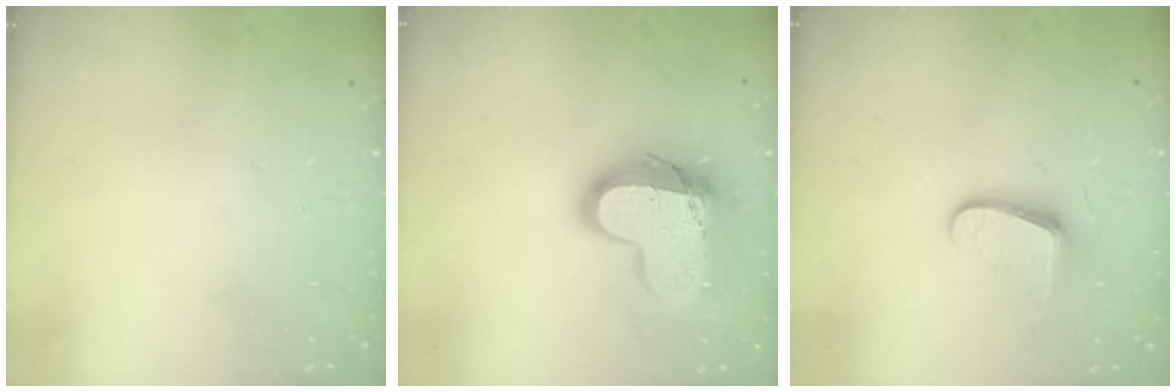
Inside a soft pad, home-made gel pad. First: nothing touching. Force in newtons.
{"total": 16.2, "press": 16.1, "slide": 1.1}
{"total": 8.9, "press": 8.8, "slide": 0.8}